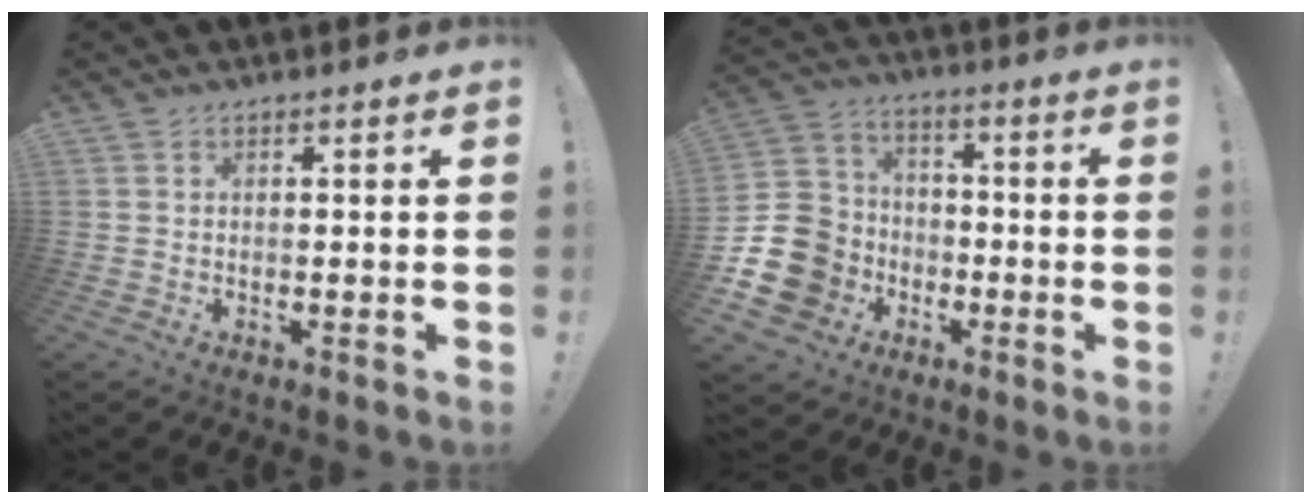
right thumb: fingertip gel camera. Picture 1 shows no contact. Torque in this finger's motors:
{"motor_torque": [0.50, -0.20, 0.24, -0.03, 0.04]}